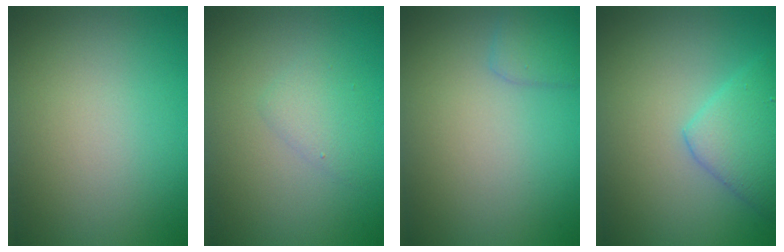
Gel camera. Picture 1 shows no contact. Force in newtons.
{"total": 1.7, "press": 1.7, "slide": 0.1}
{"total": 1.6, "press": 1.6, "slide": 0.1}
{"total": 4.0, "press": 4.0, "slide": 0.2}